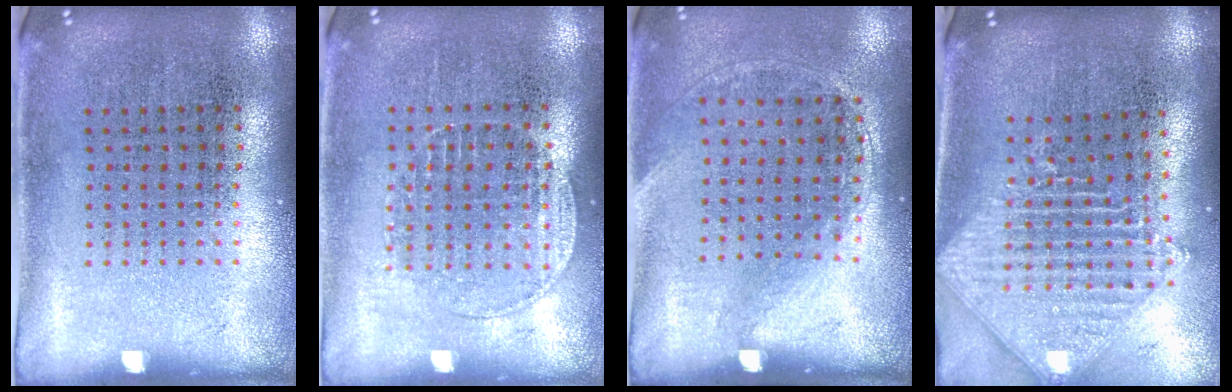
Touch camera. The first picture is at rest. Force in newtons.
{"total": 1.2, "press": 1.1, "slide": 0.5}
{"total": 1.4, "press": 0.9, "slide": 1.0}
{"total": 2.3, "press": 1.8, "slide": 1.4}